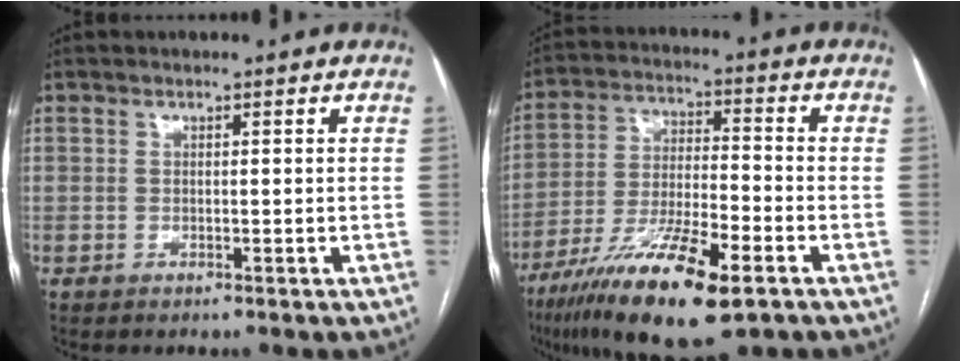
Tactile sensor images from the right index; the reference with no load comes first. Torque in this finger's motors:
{"motor_torque": [1.12, -1.02, 1.05, 0.21]}